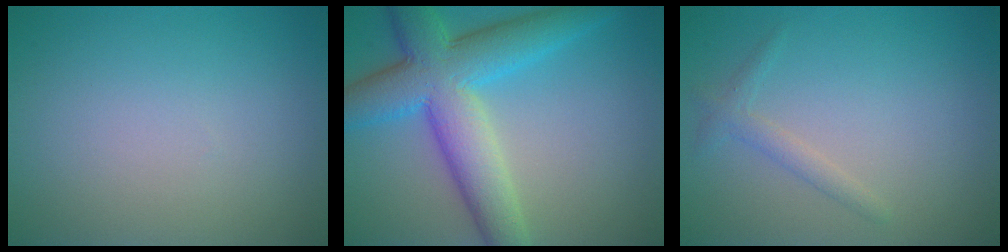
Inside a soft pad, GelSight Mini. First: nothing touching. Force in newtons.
{"total": 9.0, "press": 9.0, "slide": 0.2}
{"total": 1.5, "press": 1.4, "slide": 0.1}